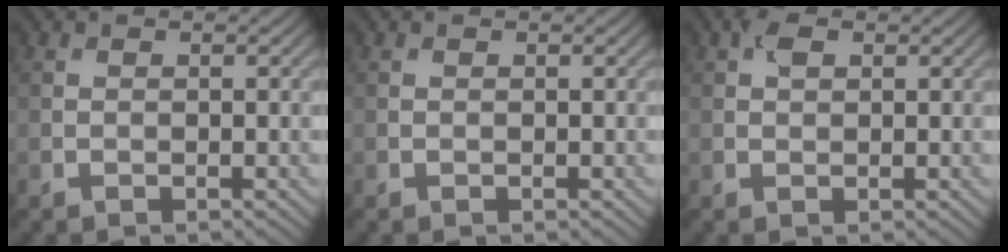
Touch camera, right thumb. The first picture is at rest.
{"total": 0.0}
{"total": 1.7, "force": [0.7, 1.0, 1.2], "torque": [-0.023, 0.005, 0.011]}